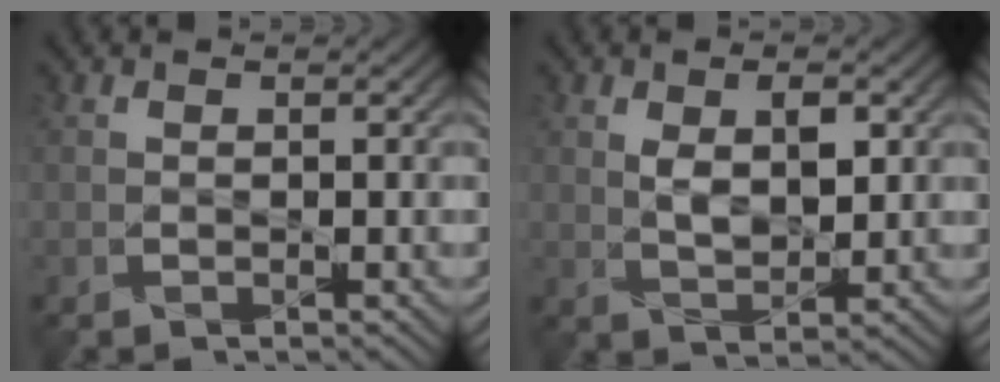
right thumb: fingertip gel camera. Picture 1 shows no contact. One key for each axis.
{"total": 4.3, "fx": 1.1, "fy": 2.3, "fz": 3.4, "tx": -0.068, "ty": -0.006, "tz": 0.023}